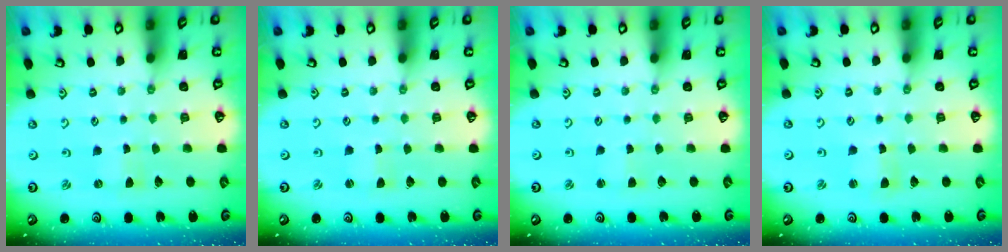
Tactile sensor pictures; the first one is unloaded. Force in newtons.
{"total": 0.0}
{"total": 1.9, "press": 1.8, "slide": 0.4}
{"total": 1.7, "press": 1.7, "slide": 0.3}